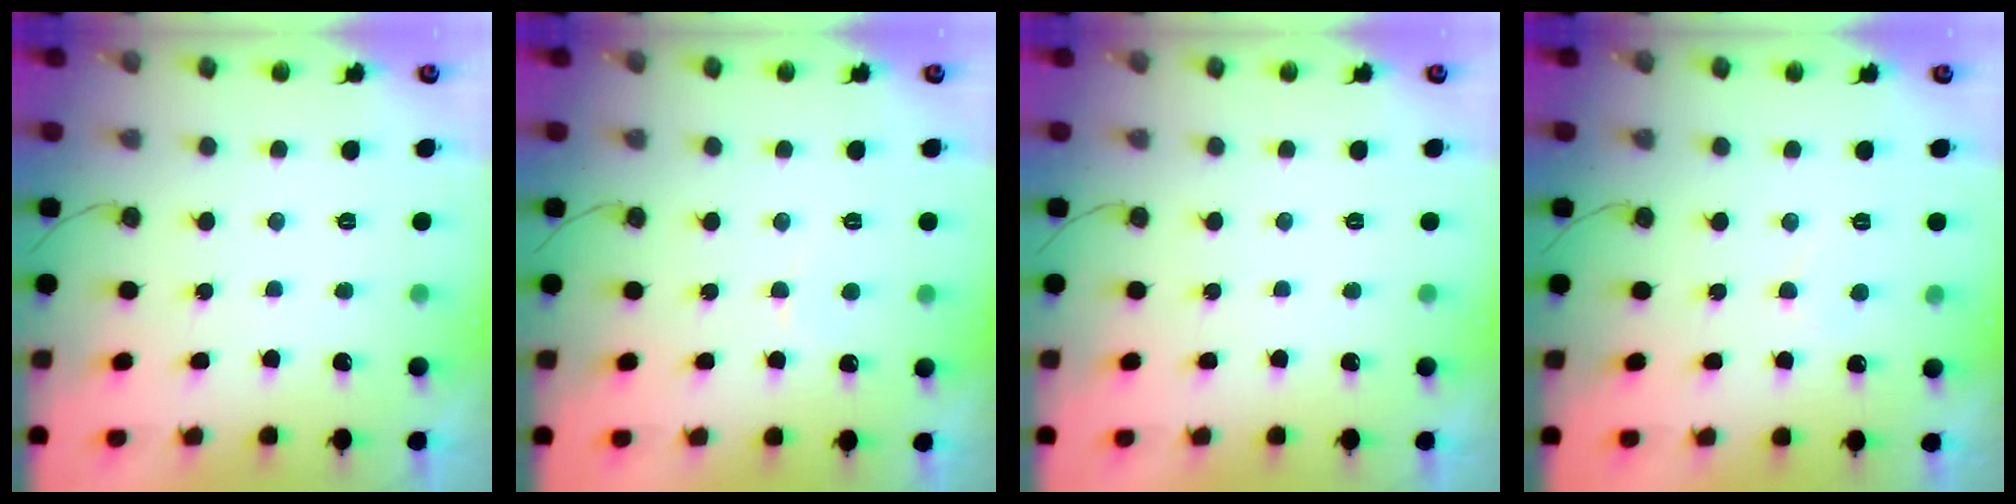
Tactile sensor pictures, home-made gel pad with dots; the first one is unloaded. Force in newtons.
{"total": 3.6, "press": 3.6, "slide": 0.3}
{"total": 0.0}
{"total": 4.9, "press": 4.9, "slide": 0.5}